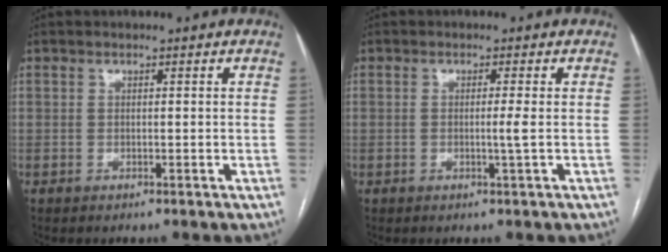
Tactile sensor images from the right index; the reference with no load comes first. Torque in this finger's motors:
{"motor_torque": [0.01, 0.05, 0.09, 0.00]}